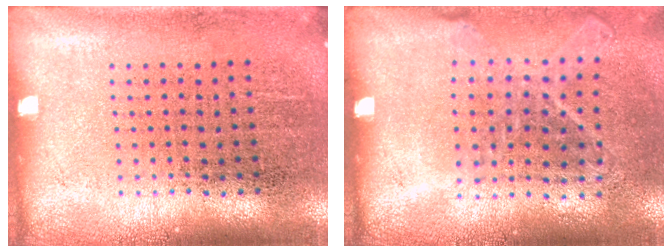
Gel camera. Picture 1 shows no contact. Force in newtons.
{"total": 1.1, "press": 1.0, "slide": 0.5}